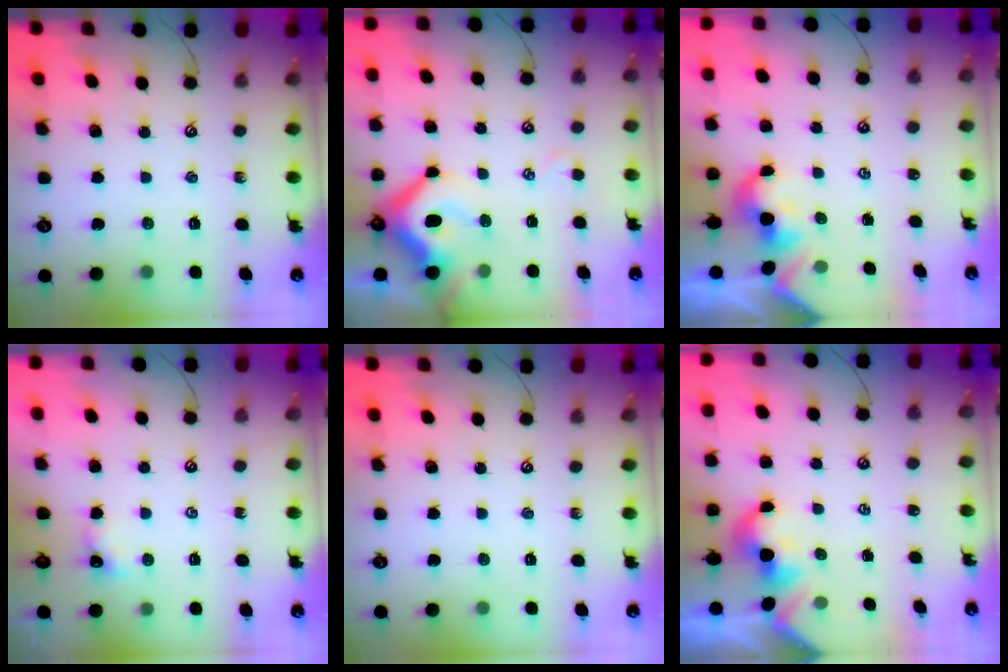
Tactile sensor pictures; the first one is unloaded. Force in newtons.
{"total": 8.5, "press": 8.3, "slide": 1.8}
{"total": 1.7, "press": 1.7, "slide": 0.2}
{"total": 0.8, "press": 0.8, "slide": 0.3}
{"total": 0.0}
{"total": 2.0, "press": 1.9, "slide": 0.4}